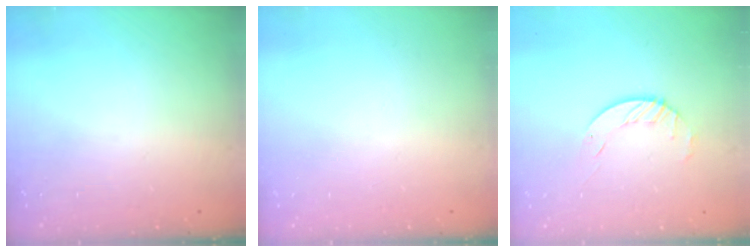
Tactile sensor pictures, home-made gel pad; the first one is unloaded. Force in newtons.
{"total": 0.0}
{"total": 3.5, "press": 3.5, "slide": 0.4}